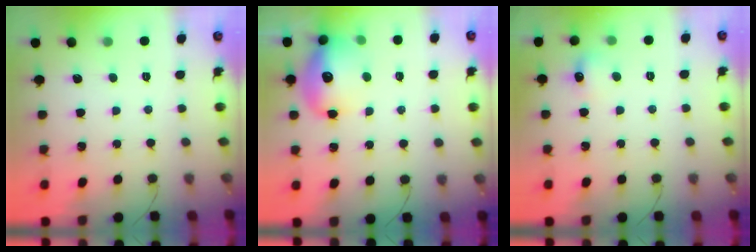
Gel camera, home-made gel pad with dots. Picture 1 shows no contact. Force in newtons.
{"total": 14.2, "press": 13.8, "slide": 3.2}
{"total": 6.0, "press": 5.7, "slide": 1.8}